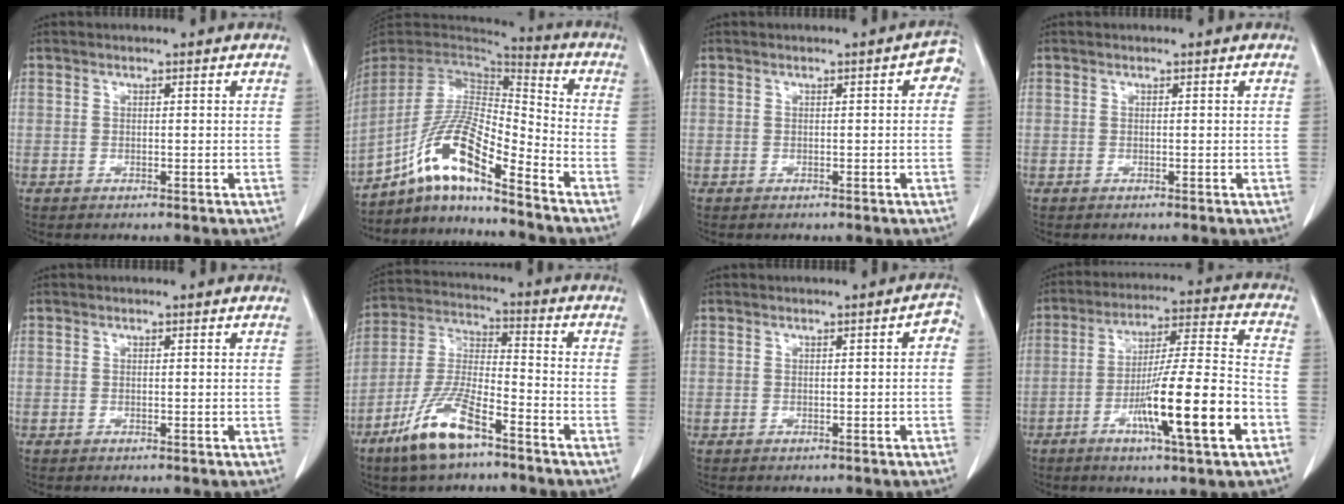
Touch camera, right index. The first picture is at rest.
{"total": 13.9, "force": [-8.8, 1.8, 10.6], "torque": [-0.212, 0.006, -0.159]}
{"total": 2.1, "force": [0.2, 0.9, 1.9], "torque": [-0.014, 0.006, -0.002]}
{"total": 0.0}
{"total": 0.0}
{"total": 11.8, "force": [-7.5, 2.8, 8.7], "torque": [-0.191, -0.015, -0.142]}
{"total": 1.8, "force": [-0.2, 0.6, 1.6], "torque": [-0.013, 0.006, -0.003]}
{"total": 16.4, "force": [-6.3, 0.4, 15.1], "torque": [-0.257, -0.007, -0.102]}